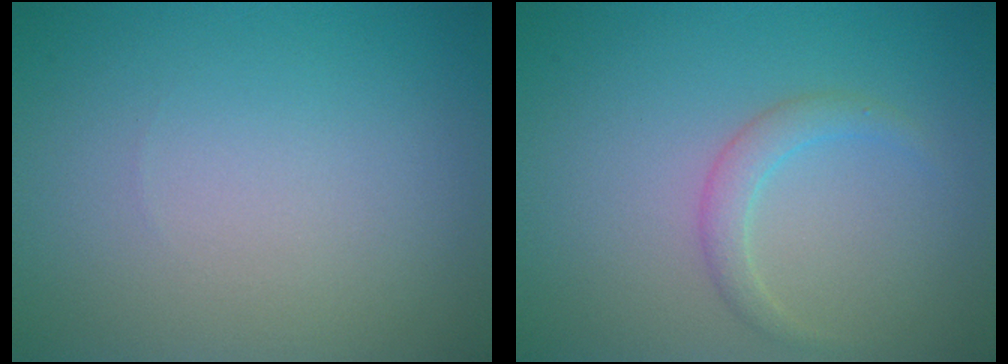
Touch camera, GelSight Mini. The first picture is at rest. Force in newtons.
{"total": 1.7, "press": 1.7, "slide": 0.1}